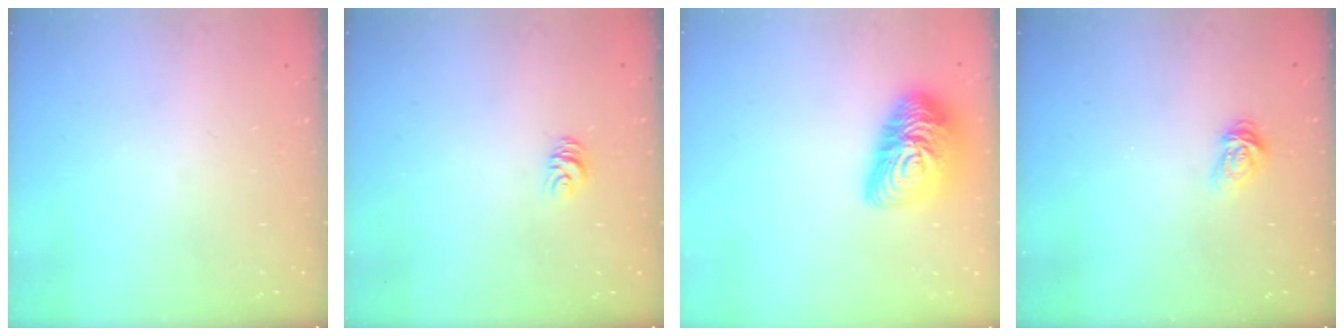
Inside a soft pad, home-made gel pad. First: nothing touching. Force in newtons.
{"total": 4.9, "press": 4.9, "slide": 0.2}
{"total": 16.8, "press": 16.8, "slide": 1.0}
{"total": 5.9, "press": 5.8, "slide": 0.9}